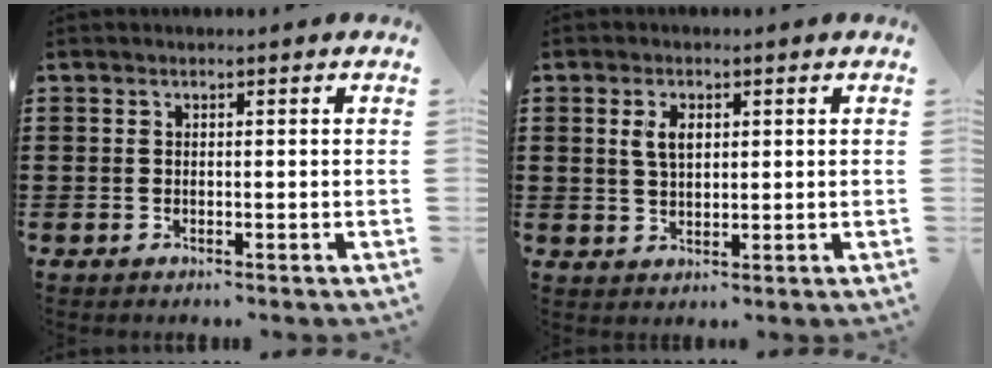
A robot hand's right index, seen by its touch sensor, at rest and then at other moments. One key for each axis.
{"total": 3.7, "fx": 1.1, "fy": 1.9, "fz": 2.9, "tx": -0.062, "ty": 0.009, "tz": 0.018}